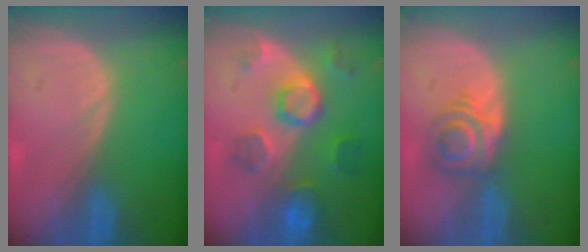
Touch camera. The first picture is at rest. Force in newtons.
{"total": 8.6, "press": 7.7, "slide": 3.8}
{"total": 6.2, "press": 5.2, "slide": 3.3}